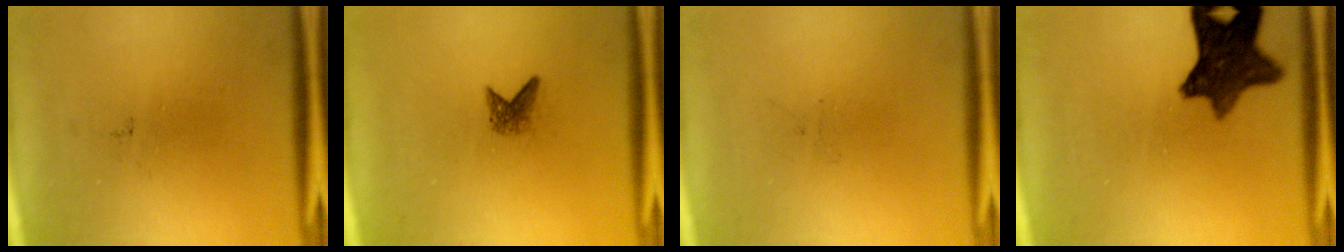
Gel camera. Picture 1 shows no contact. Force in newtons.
{"total": 1.6}
{"total": 0.0}
{"total": 10.8}